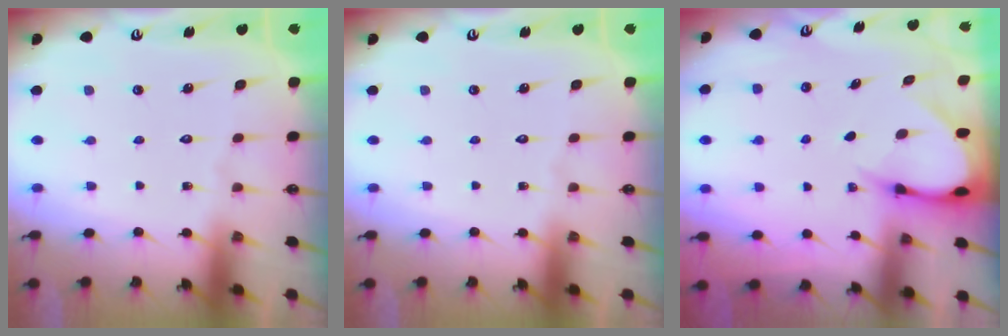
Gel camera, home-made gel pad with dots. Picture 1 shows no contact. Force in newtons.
{"total": 0.0}
{"total": 4.7, "press": 4.7, "slide": 0.4}